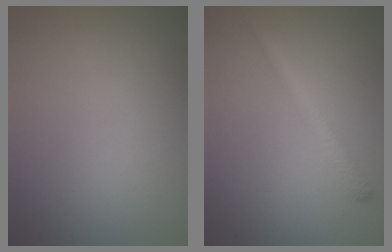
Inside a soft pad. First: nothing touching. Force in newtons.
{"total": 1.7, "press": 1.7, "slide": 0.1}